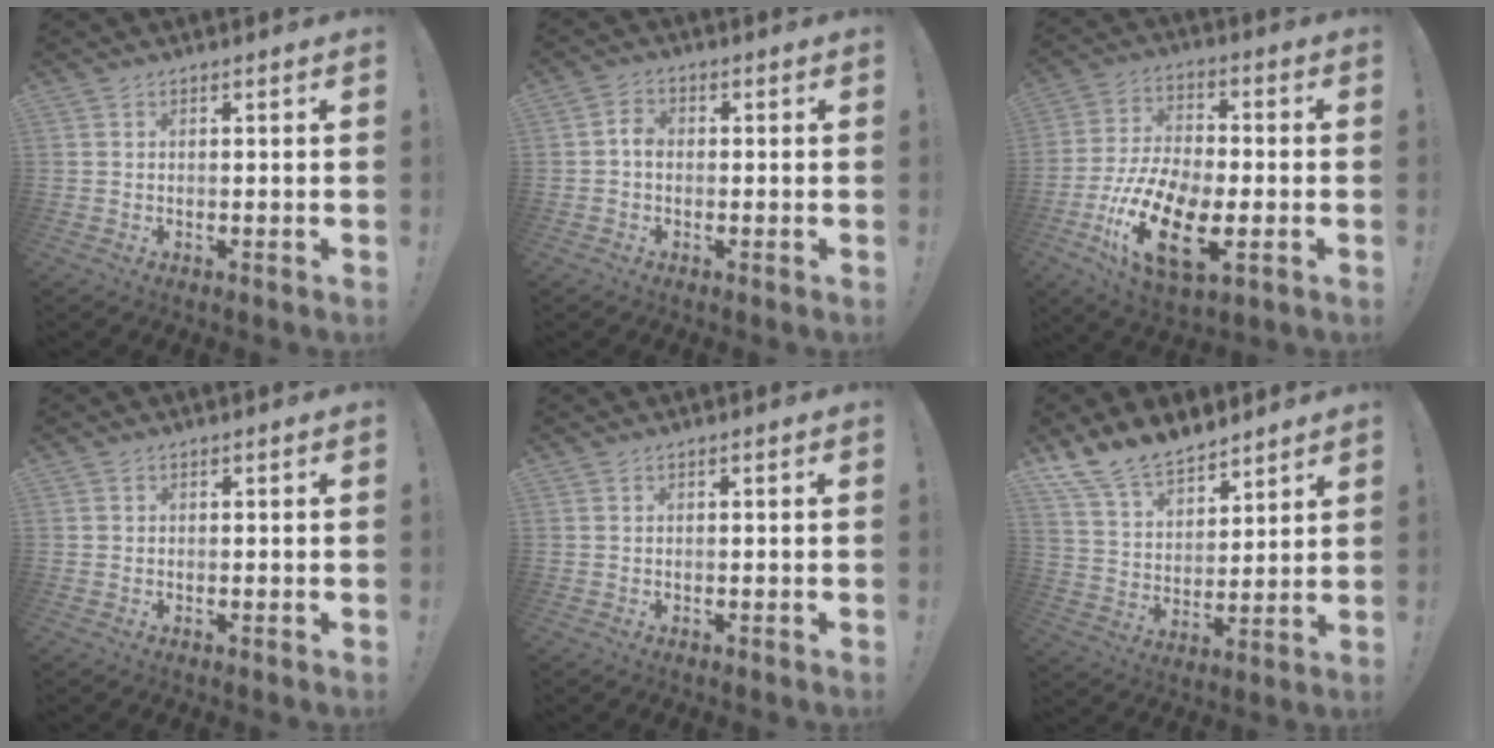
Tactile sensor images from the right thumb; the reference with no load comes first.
{"total": 3.3, "force": [-0.8, 2.4, 2.2], "torque": [-0.035, 0.012, -0.017]}
{"total": 20.1, "force": [-7.8, 9.9, 15.7], "torque": [-0.306, 0.041, -0.125]}
{"total": 0.6, "force": [0.3, 0.5, 0.0], "torque": [0.000, 0.001, 0.006]}
{"total": 0.0}
{"total": 13.1, "force": [11.1, 5.8, 3.8], "torque": [-0.083, -0.082, 0.213]}